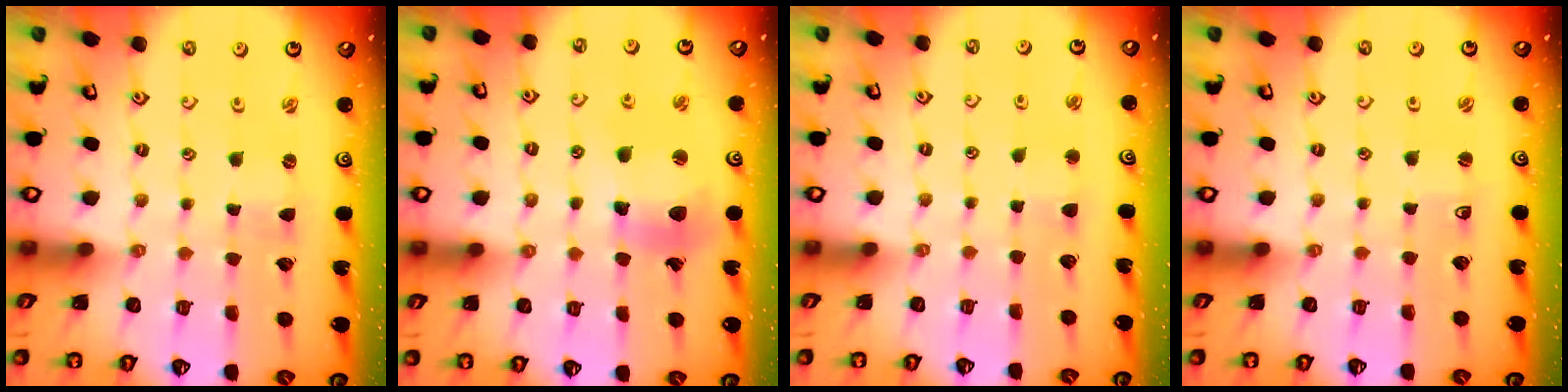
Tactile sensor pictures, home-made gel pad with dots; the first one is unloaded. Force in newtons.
{"total": 11.0, "press": 10.7, "slide": 2.4}
{"total": 2.1, "press": 2.1, "slide": 0.5}
{"total": 2.1, "press": 2.0, "slide": 0.4}